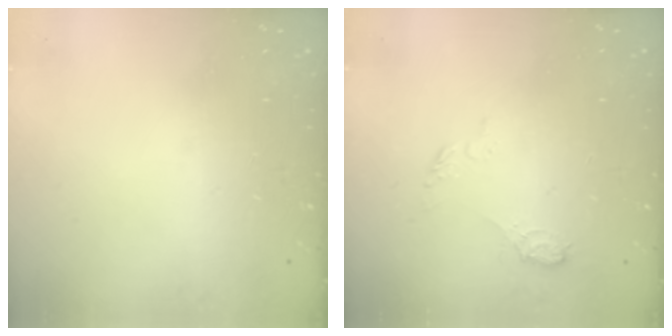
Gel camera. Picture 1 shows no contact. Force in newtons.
{"total": 6.6, "press": 6.5, "slide": 0.7}